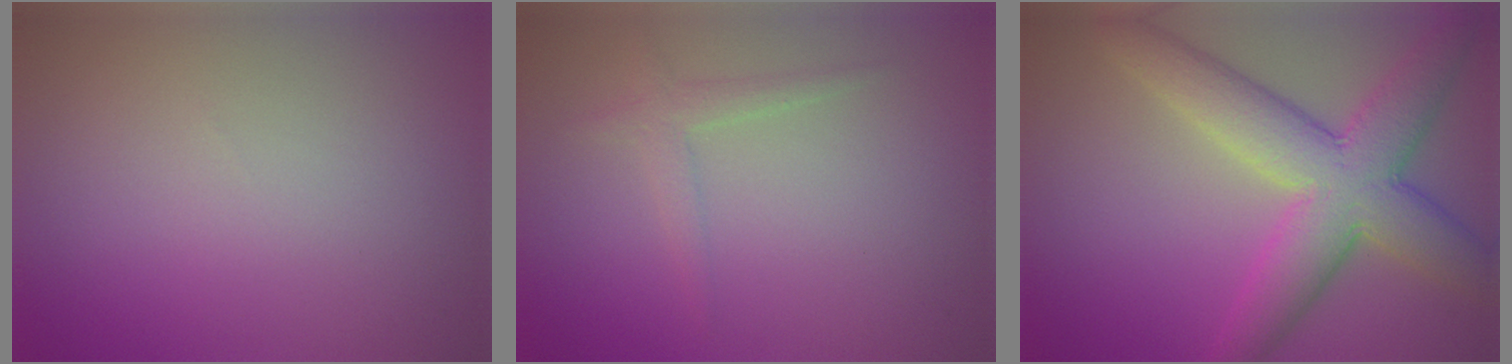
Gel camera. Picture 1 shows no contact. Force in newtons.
{"total": 1.6, "press": 1.6, "slide": 0.1}
{"total": 8.6, "press": 8.6, "slide": 0.6}